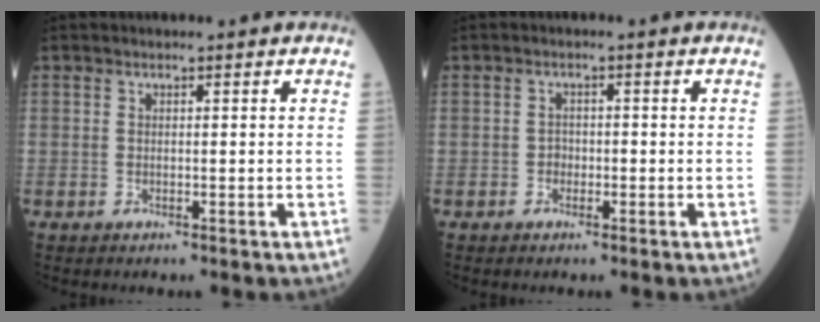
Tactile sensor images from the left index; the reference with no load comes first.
{"total": 1.6, "force": [-1.0, 1.1, 0.7], "torque": [-0.004, 0.001, -0.018]}